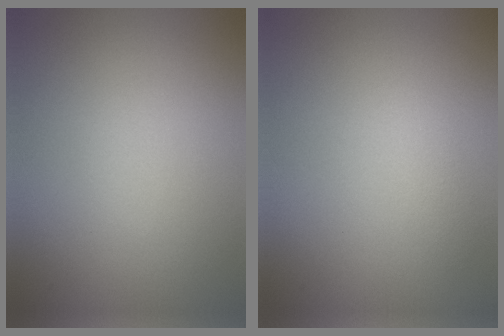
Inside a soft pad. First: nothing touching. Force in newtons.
{"total": 1.1, "press": 1.1, "slide": 0.0}